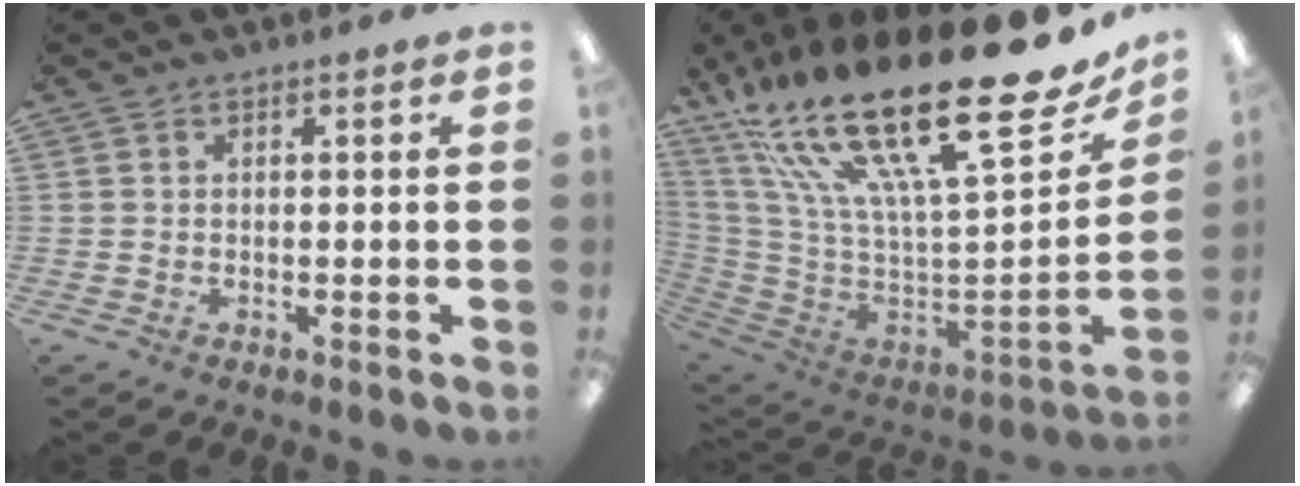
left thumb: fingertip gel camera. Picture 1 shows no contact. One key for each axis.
{"total": 31.6, "fx": 19.5, "fy": 9.7, "fz": 22.9, "tx": -0.381, "ty": -0.170, "tz": 0.347}